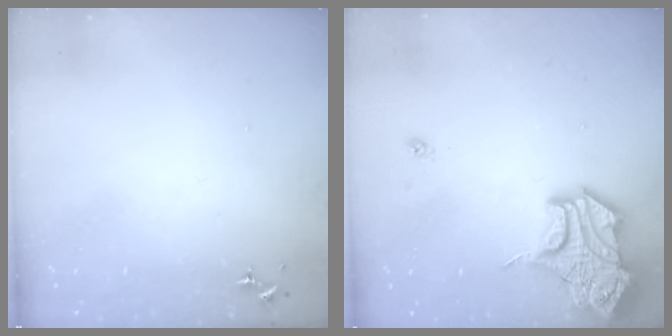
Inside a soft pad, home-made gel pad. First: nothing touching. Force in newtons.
{"total": 17.8, "press": 17.7, "slide": 2.0}